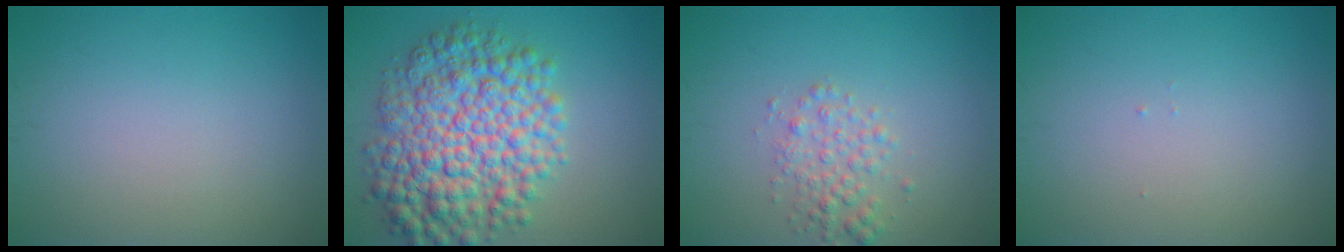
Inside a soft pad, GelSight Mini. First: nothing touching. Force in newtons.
{"total": 10.3, "press": 10.3, "slide": 0.2}
{"total": 2.4, "press": 2.4, "slide": 0.1}
{"total": 0.0}